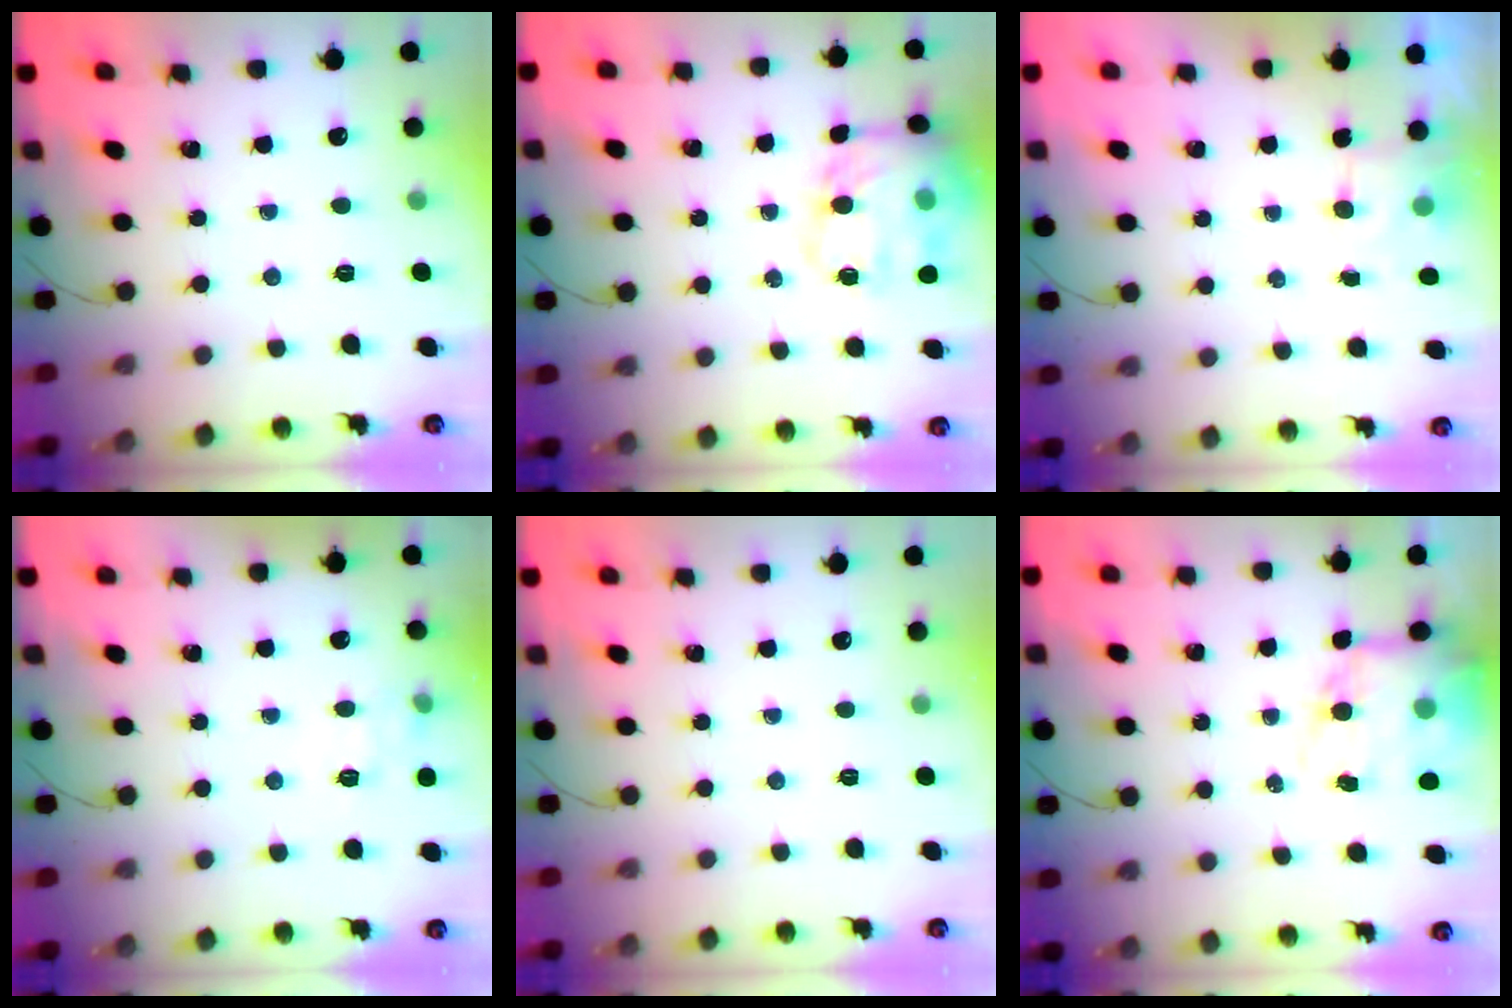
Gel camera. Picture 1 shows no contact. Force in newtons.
{"total": 20.0, "press": 19.7, "slide": 3.4}
{"total": 3.8, "press": 3.7, "slide": 1.1}
{"total": 9.3, "press": 9.2, "slide": 1.6}
{"total": 0.0}
{"total": 15.6, "press": 15.1, "slide": 3.8}